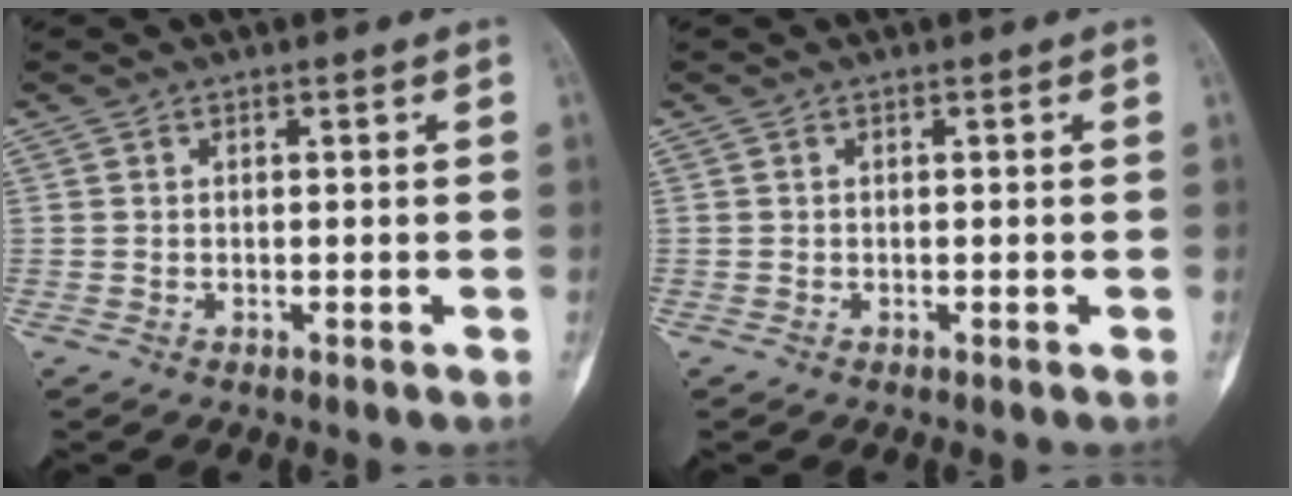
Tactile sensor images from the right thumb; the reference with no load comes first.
{"total": 0.0}